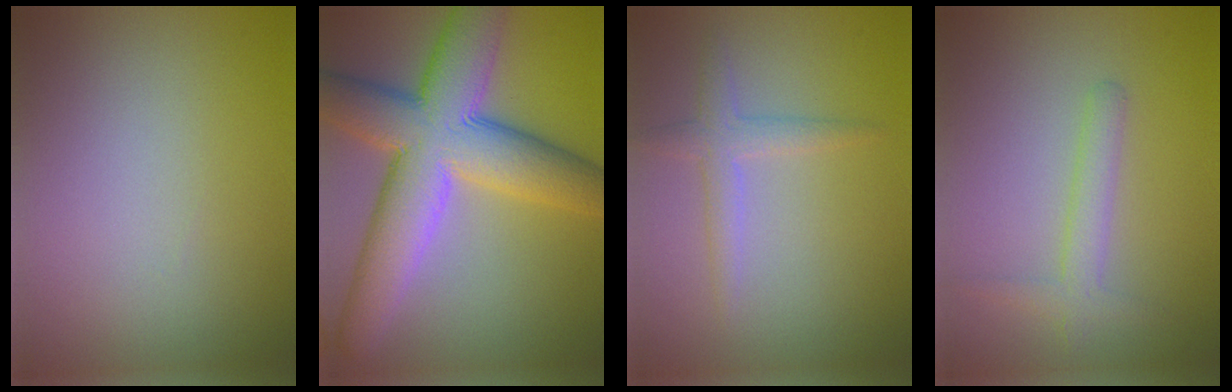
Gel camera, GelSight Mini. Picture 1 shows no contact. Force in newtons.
{"total": 12.0, "press": 12.0, "slide": 0.8}
{"total": 2.1, "press": 2.1, "slide": 0.0}
{"total": 2.1, "press": 2.1, "slide": 0.1}